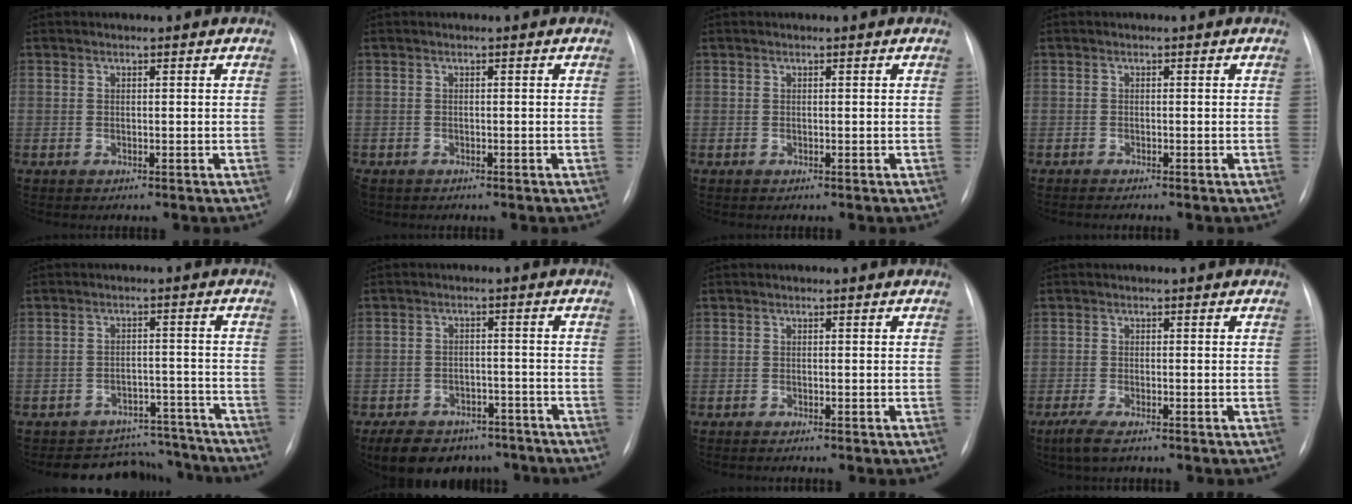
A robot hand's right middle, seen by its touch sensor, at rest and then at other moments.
{"total": 2.1, "force": [-1.5, 1.3, 0.6], "torque": [-0.016, -0.003, -0.022]}
{"total": 0.0}
{"total": 1.1, "force": [-1.0, 0.0, 0.6], "torque": [-0.008, -0.002, -0.010]}
{"total": 9.3, "force": [-8.8, 3.0, -1.0], "torque": [0.034, 0.041, -0.112]}
{"total": 12.5, "force": [-9.7, 6.8, 4.1], "torque": [-0.066, 0.006, -0.129]}
{"total": 0.8, "force": [-0.7, 0.0, 0.4], "torque": [-0.006, -0.002, -0.007]}
{"total": 3.5, "force": [-2.4, 0.7, 2.5], "torque": [-0.057, -0.011, -0.042]}